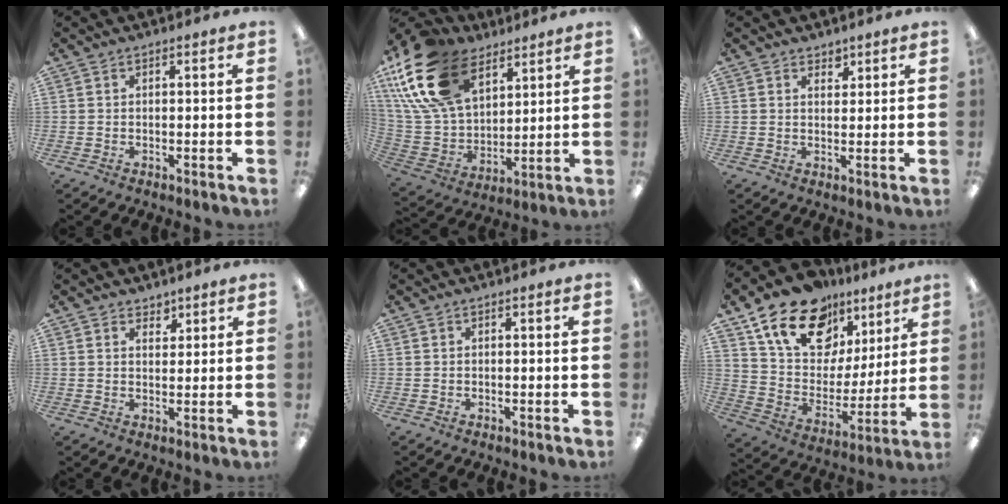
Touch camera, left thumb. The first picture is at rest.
{"total": 22.9, "force": [12.9, 13.8, 12.9], "torque": [-0.292, -0.050, 0.240]}
{"total": 2.2, "force": [1.8, 1.2, 0.3], "torque": [0.009, -0.010, 0.031]}
{"total": 2.7, "force": [2.2, 1.4, 0.2], "torque": [0.008, -0.013, 0.039]}
{"total": 0.0}
{"total": 18.7, "force": [12.2, 11.5, 8.4], "torque": [-0.158, -0.065, 0.224]}